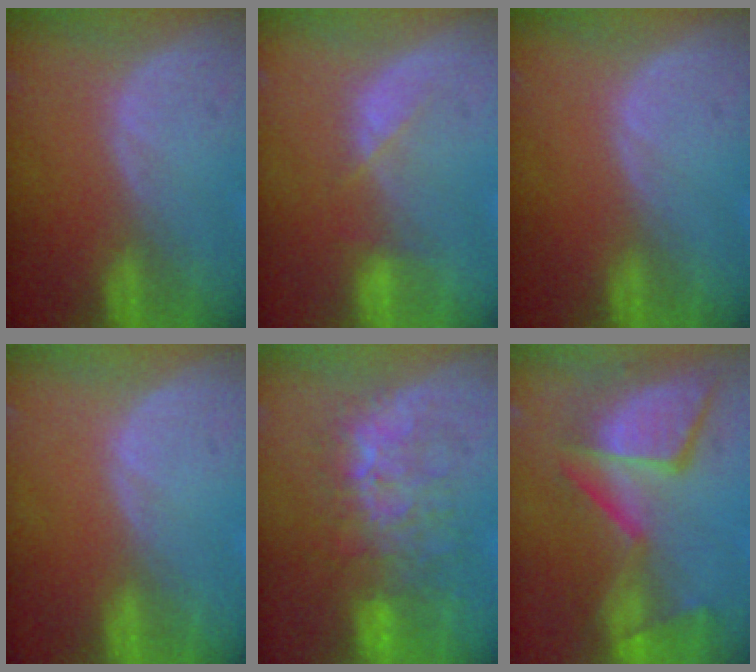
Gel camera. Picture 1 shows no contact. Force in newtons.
{"total": 2.4, "press": 2.3, "slide": 0.5}
{"total": 0.0}
{"total": 0.0}
{"total": 8.4, "press": 8.1, "slide": 2.2}
{"total": 12.2, "press": 11.1, "slide": 5.1}